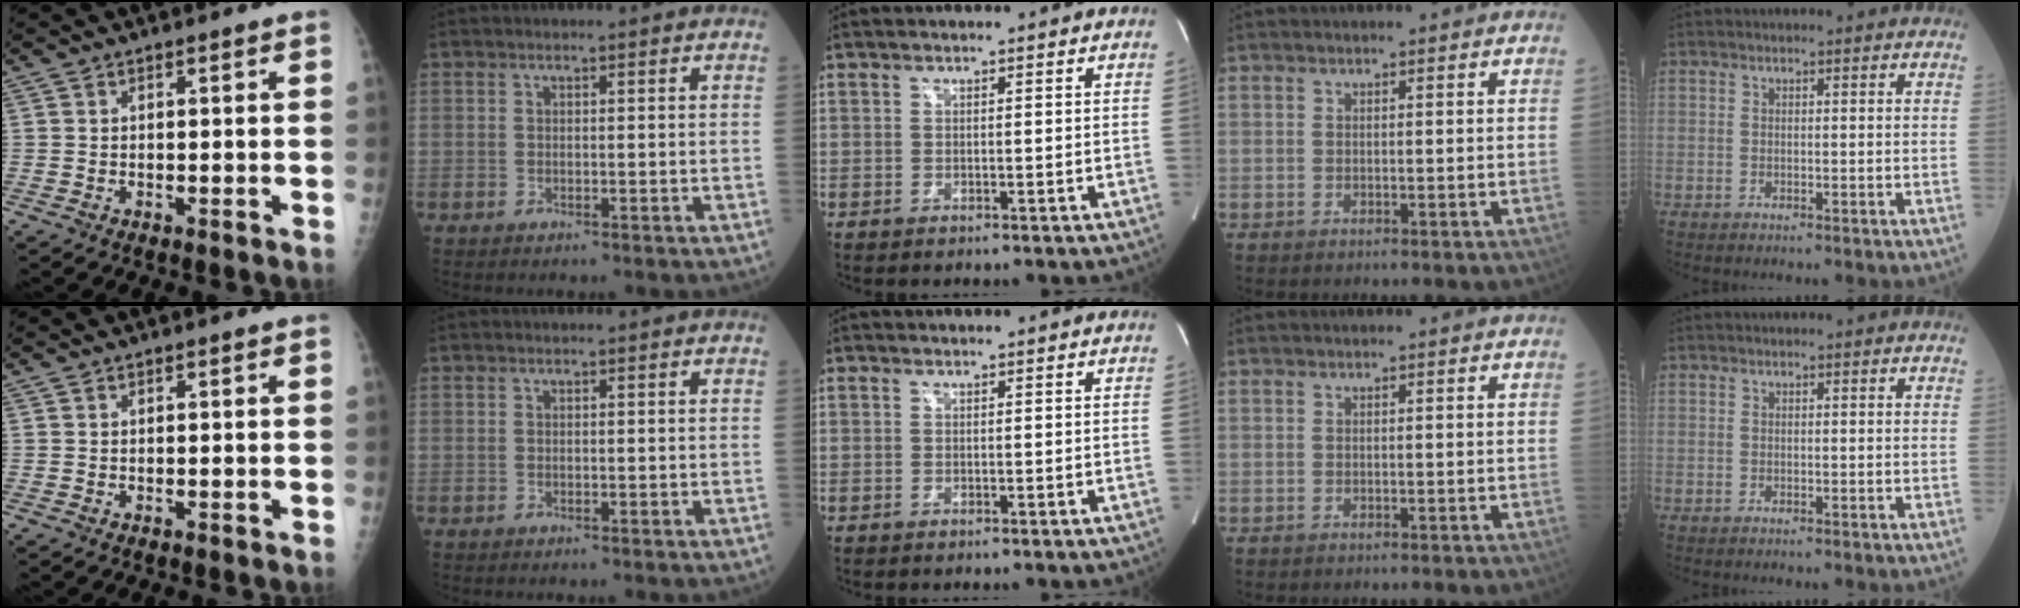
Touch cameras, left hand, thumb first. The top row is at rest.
{}